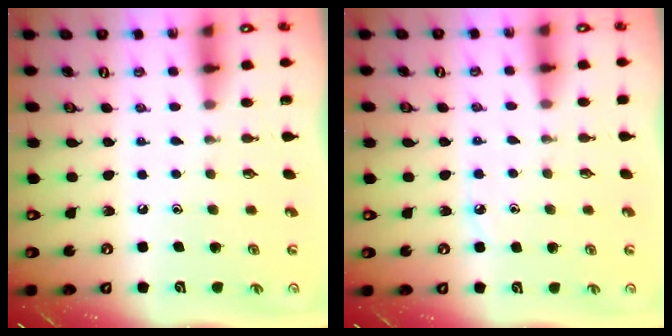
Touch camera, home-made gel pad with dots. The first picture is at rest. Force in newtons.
{"total": 3.6, "press": 3.5, "slide": 0.5}